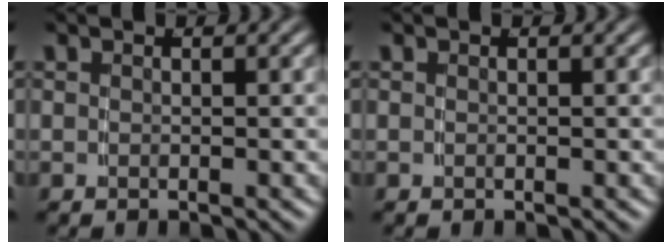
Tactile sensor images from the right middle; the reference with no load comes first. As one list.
[{"total": 0.0}]